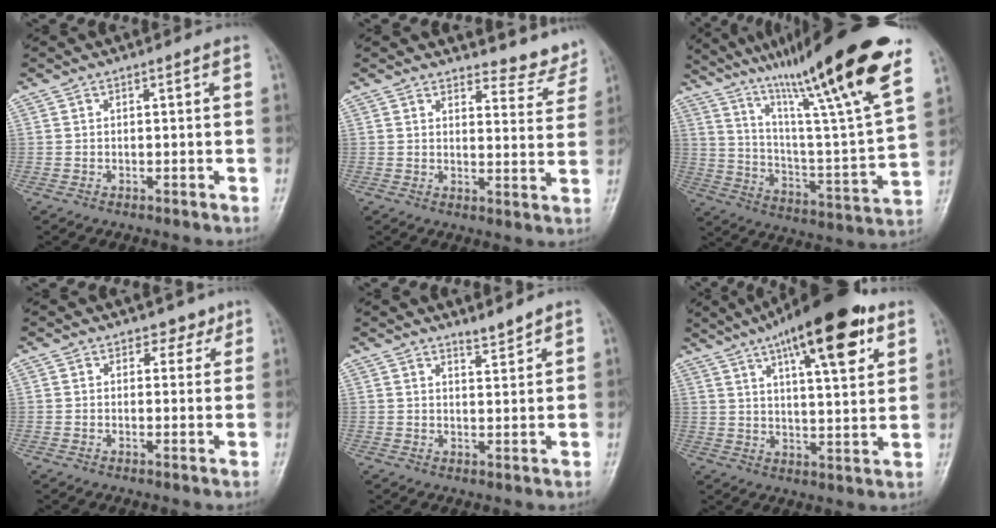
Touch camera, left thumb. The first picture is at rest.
{"total": 6.7, "force": [6.5, 1.8, 0.0], "torque": [0.022, -0.062, 0.071]}
{"total": 29.9, "force": [20.5, 2.2, 21.6], "torque": [-0.334, -0.075, 0.329]}
{"total": 2.5, "force": [1.9, 1.7, 0.4], "torque": [0.017, -0.009, 0.020]}
{"total": 2.7, "force": [2.5, 0.2, 0.9], "torque": [-0.008, -0.027, 0.044]}
{"total": 19.3, "force": [10.4, 5.6, 15.2], "torque": [-0.211, -0.022, 0.158]}